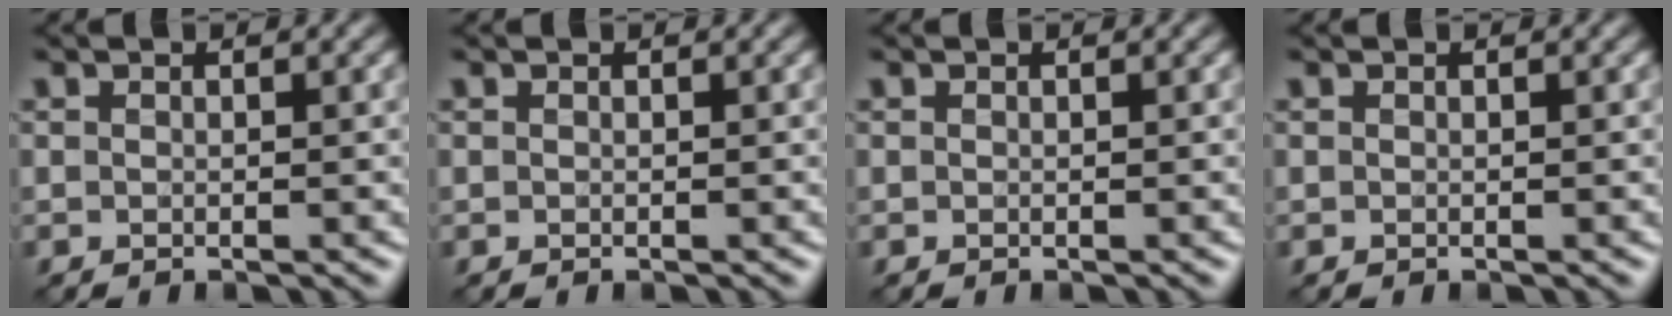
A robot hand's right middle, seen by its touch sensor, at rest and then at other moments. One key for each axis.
{"total": 0.0}
{"total": 0.0}
{"total": 0.0}